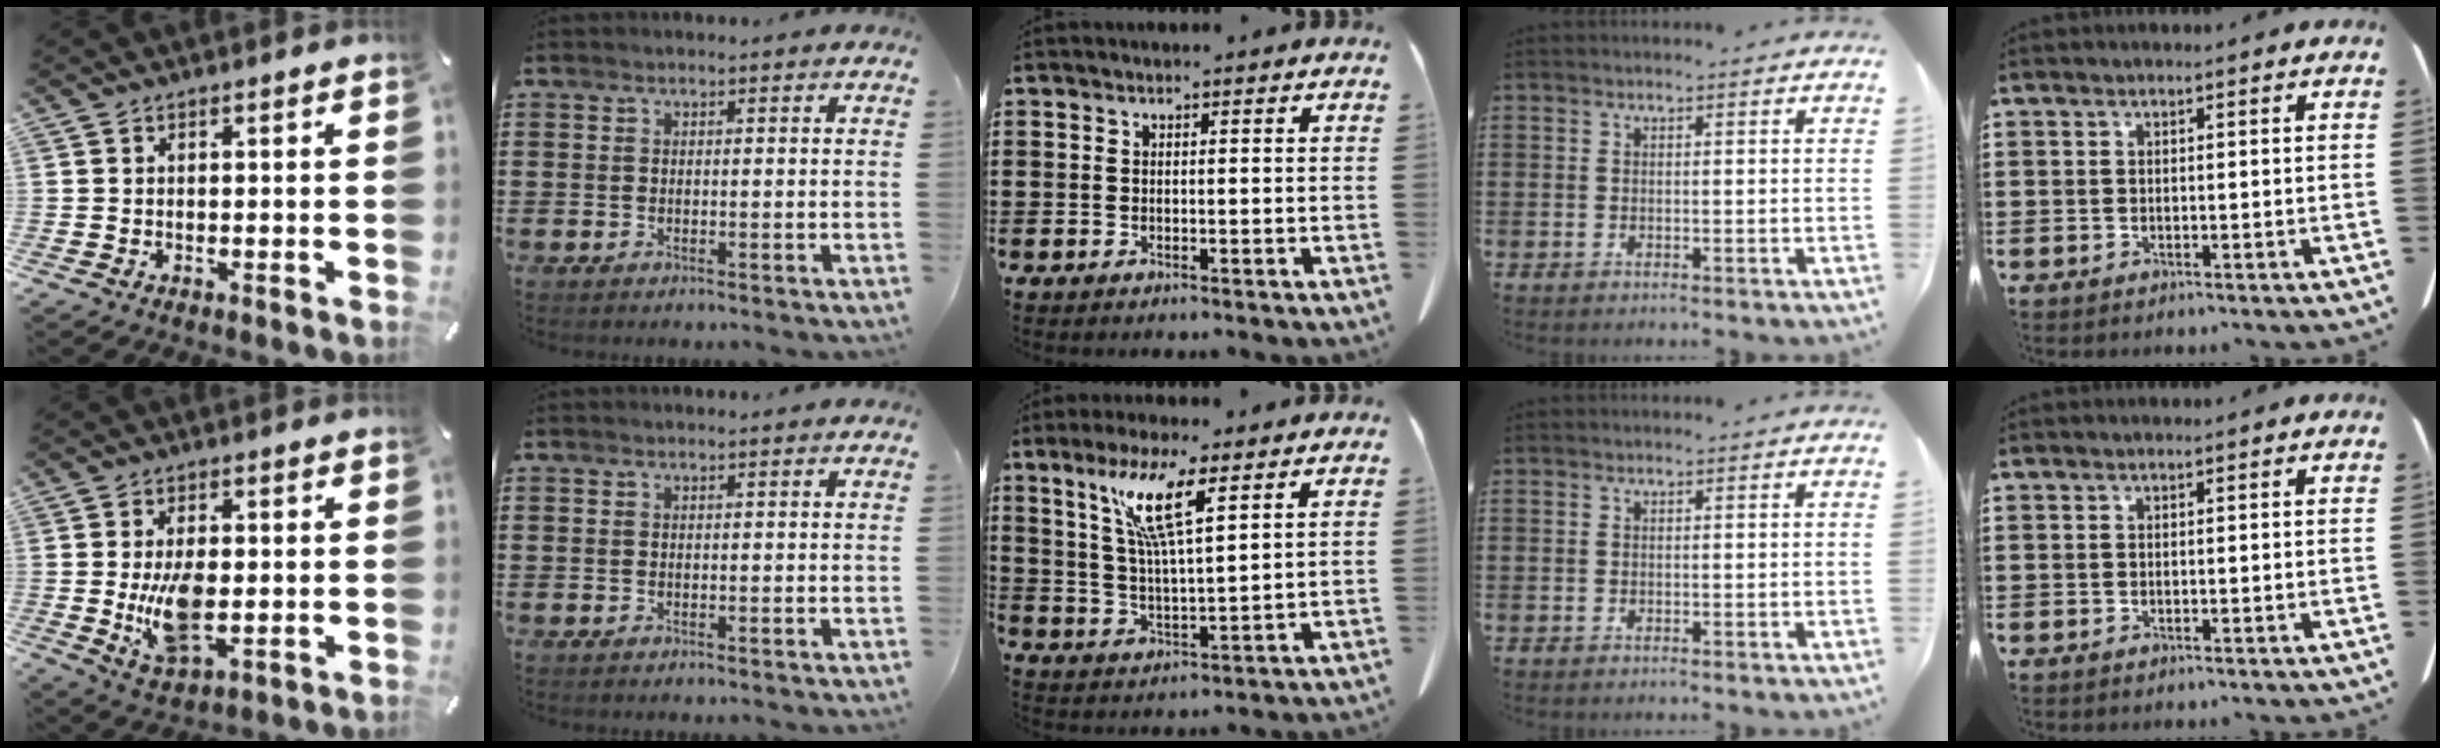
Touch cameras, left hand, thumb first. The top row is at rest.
{"thumb": {"total": 10.5, "force": [-0.6, 5.7, 8.9], "torque": [-0.173, -0.018, -0.013]}, "middle": {"total": 9.4, "force": [5.6, 1.3, 7.5], "torque": [-0.162, -0.004, 0.096]}}